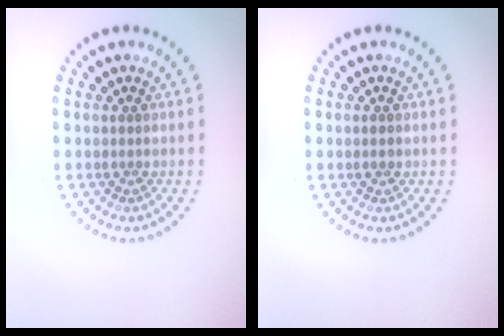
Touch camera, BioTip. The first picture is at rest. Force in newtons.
{"total": 1.0, "press": 1.0, "slide": 0.1}